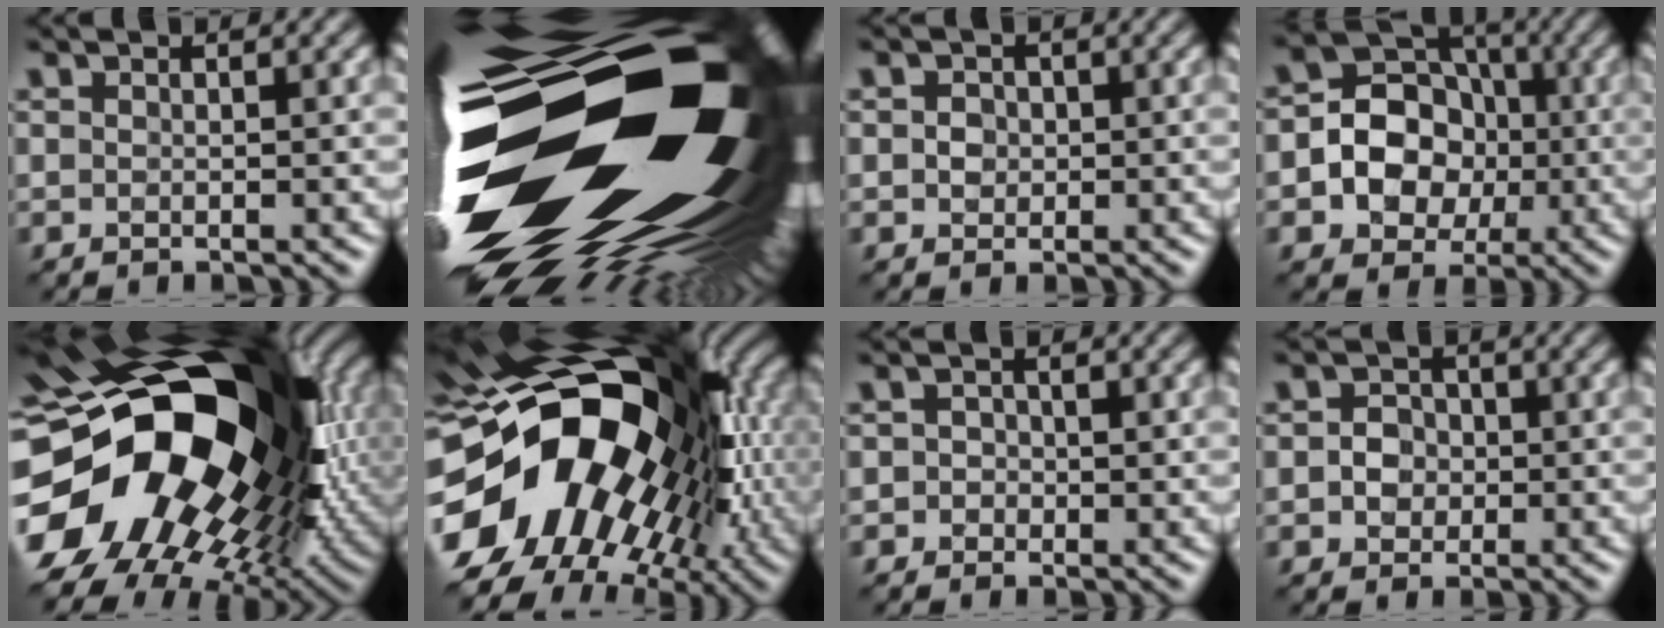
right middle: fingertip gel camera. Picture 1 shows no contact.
{"total": 22.7, "force": [-3.6, 12.9, 18.3], "torque": [-0.282, 0.010, -0.070]}
{"total": 1.8, "force": [0.3, 1.5, 0.9], "torque": [-0.015, 0.009, 0.001]}
{"total": 7.6, "force": [-1.2, 6.4, 3.8], "torque": [-0.055, 0.010, -0.043]}
{"total": 20.8, "force": [-0.8, 12.8, 16.4], "torque": [-0.322, -0.054, 0.002]}
{"total": 20.2, "force": [-2.5, 13.6, 14.8], "torque": [-0.280, -0.031, -0.040]}
{"total": 1.0, "force": [-0.4, 0.9, 0.2], "torque": [0.013, 0.004, -0.012]}
{"total": 2.0, "force": [-0.6, 1.7, 0.8], "torque": [-0.002, -0.001, -0.020]}